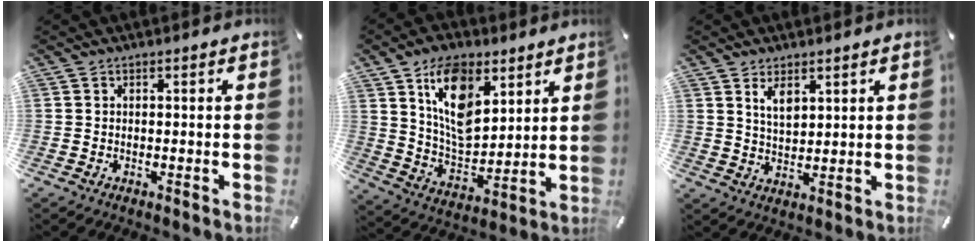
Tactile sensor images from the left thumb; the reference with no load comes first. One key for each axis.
{"total": 14.7, "fx": 7.6, "fy": 9.0, "fz": 8.8, "tx": -0.159, "ty": -0.027, "tz": 0.142}
{"total": 4.7, "fx": 3.1, "fy": 2.2, "fz": 2.7, "tx": -0.051, "ty": -0.012, "tz": 0.055}